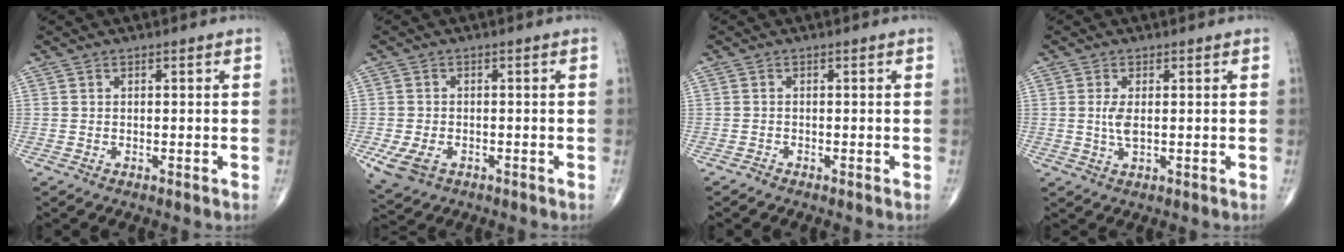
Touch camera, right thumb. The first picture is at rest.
{"total": 5.3, "force": [-2.1, 3.6, 3.3], "torque": [-0.069, 0.002, -0.031]}
{"total": 0.5, "force": [-0.5, 0.1, 0.0], "torque": [-0.002, 0.000, -0.015]}
{"total": 3.1, "force": [0.2, 1.2, 2.9], "torque": [-0.063, -0.007, 0.007]}